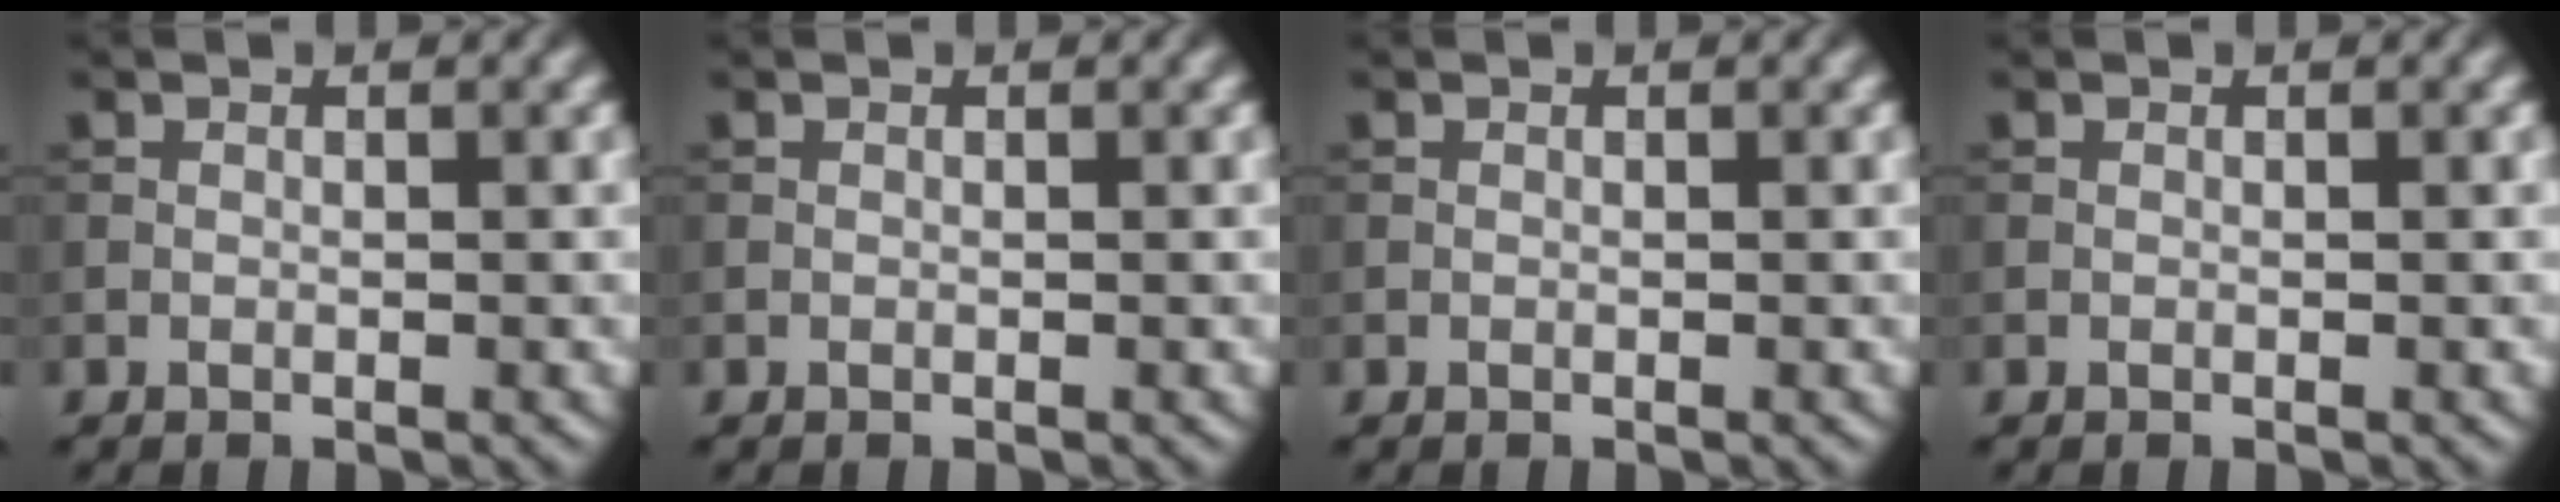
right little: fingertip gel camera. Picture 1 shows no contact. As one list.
[{"total": 0.0}, {"total": 0.0}, {"total": 0.0}]